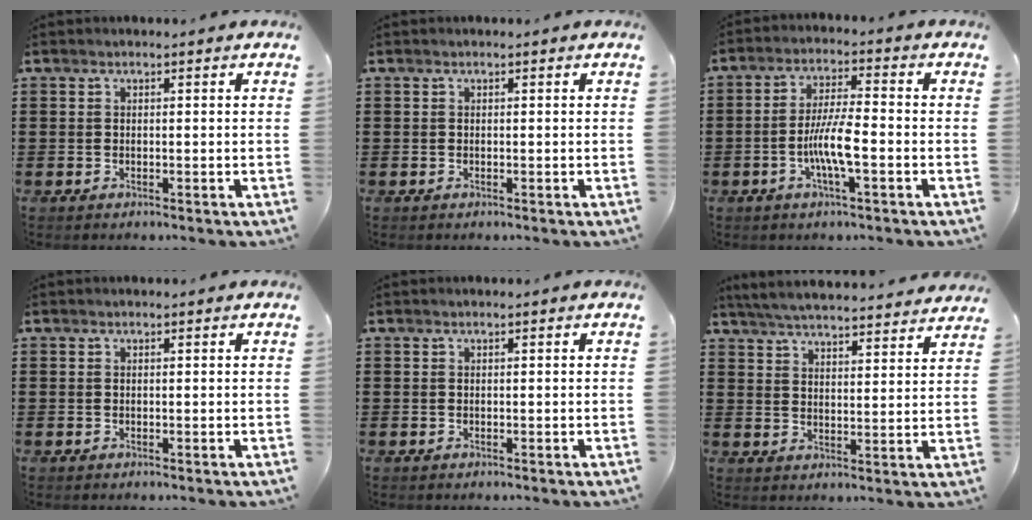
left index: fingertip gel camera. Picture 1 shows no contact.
{"total": 0.0}
{"total": 6.9, "force": [-2.1, 1.4, 6.4], "torque": [-0.130, -0.001, -0.045]}
{"total": 0.0}
{"total": 0.0}
{"total": 5.2, "force": [5.1, -0.2, 1.0], "torque": [-0.041, -0.031, 0.088]}